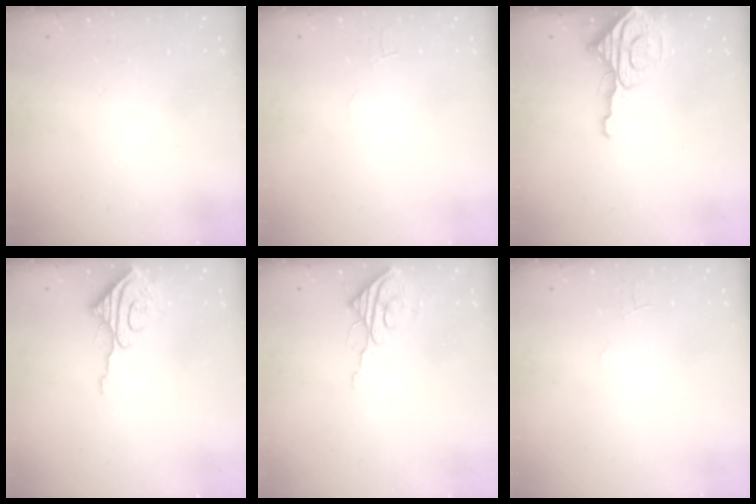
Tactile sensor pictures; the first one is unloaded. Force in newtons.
{"total": 3.0, "press": 3.0, "slide": 0.2}
{"total": 8.9, "press": 8.8, "slide": 0.9}
{"total": 8.5, "press": 8.5, "slide": 0.3}
{"total": 8.0, "press": 8.0, "slide": 0.3}
{"total": 3.0, "press": 3.0, "slide": 0.2}